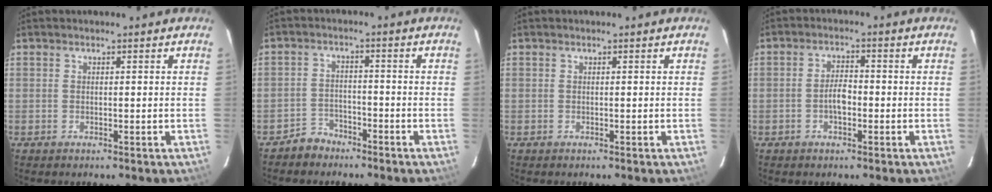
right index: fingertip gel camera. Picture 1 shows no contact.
{"total": 4.1, "force": [-3.3, 2.4, 0.0], "torque": [-0.008, 0.015, -0.060]}
{"total": 0.0}
{"total": 3.6, "force": [-1.1, 1.8, 3.0], "torque": [-0.057, 0.007, -0.016]}